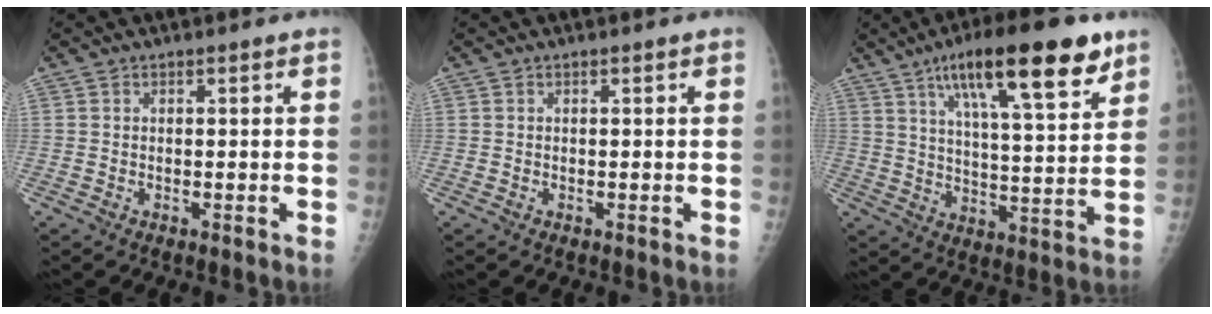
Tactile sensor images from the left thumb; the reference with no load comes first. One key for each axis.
{"total": 0.0}
{"total": 20.1, "fx": 11.5, "fy": 5.1, "fz": 15.6, "tx": -0.222, "ty": -0.033, "tz": 0.184}